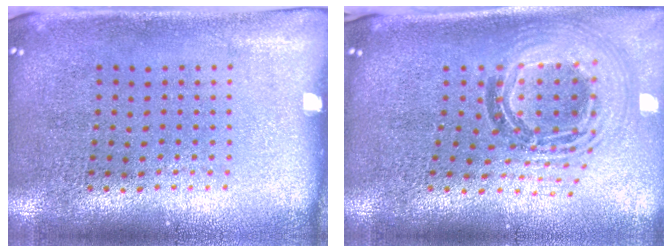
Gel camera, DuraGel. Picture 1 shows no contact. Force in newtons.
{"total": 1.6, "press": 1.4, "slide": 0.8}